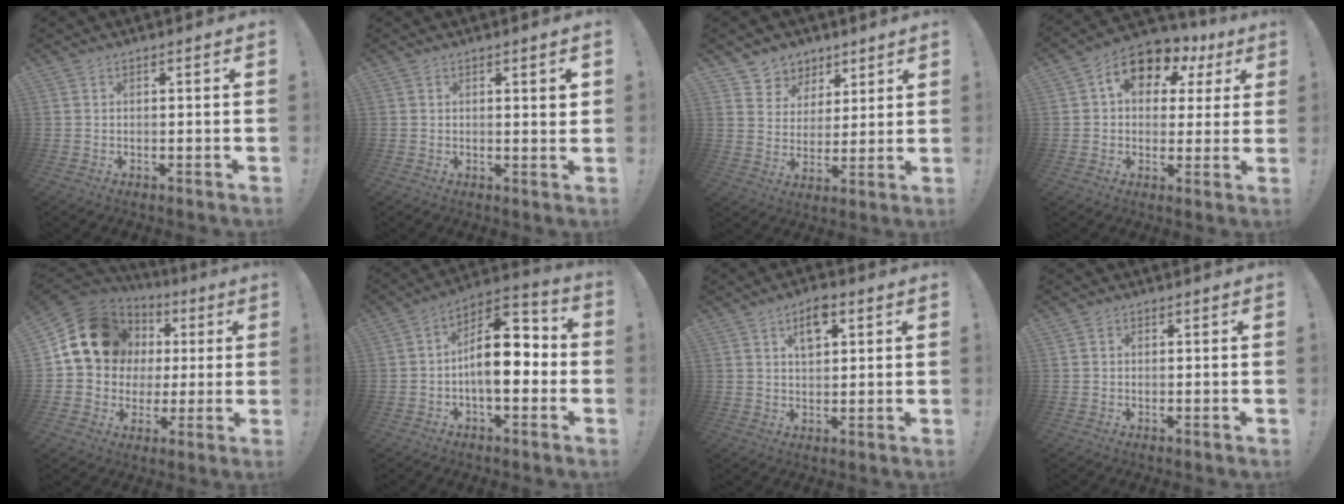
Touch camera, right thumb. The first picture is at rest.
{"total": 1.9, "force": [1.1, 0.5, 1.4], "torque": [-0.005, -0.007, 0.013]}
{"total": 7.4, "force": [4.3, 6.0, 0.6], "torque": [-0.008, -0.039, 0.087]}
{"total": 12.1, "force": [4.8, 8.4, 7.2], "torque": [-0.105, -0.017, 0.089]}
{"total": 17.3, "force": [5.3, 14.5, 7.9], "torque": [-0.105, -0.014, 0.122]}
{"total": 14.6, "force": [-1.0, 7.9, 12.3], "torque": [-0.190, 0.015, -0.012]}
{"total": 6.5, "force": [3.0, 3.6, 4.5], "torque": [-0.060, -0.006, 0.049]}
{"total": 0.6, "force": [0.0, 0.5, 0.2], "torque": [-0.005, 0.004, 0.000]}